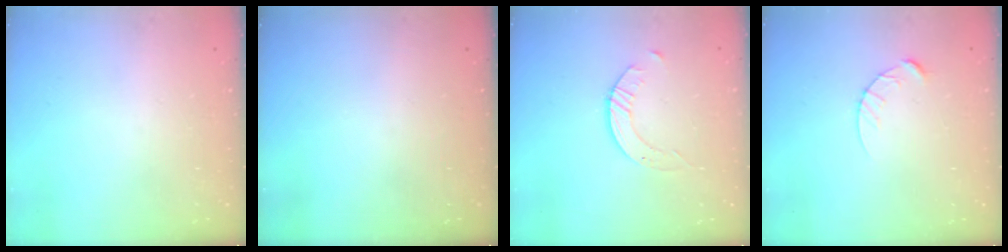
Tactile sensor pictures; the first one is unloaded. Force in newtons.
{"total": 0.0}
{"total": 2.6, "press": 2.6, "slide": 0.3}
{"total": 5.7, "press": 5.7, "slide": 0.5}